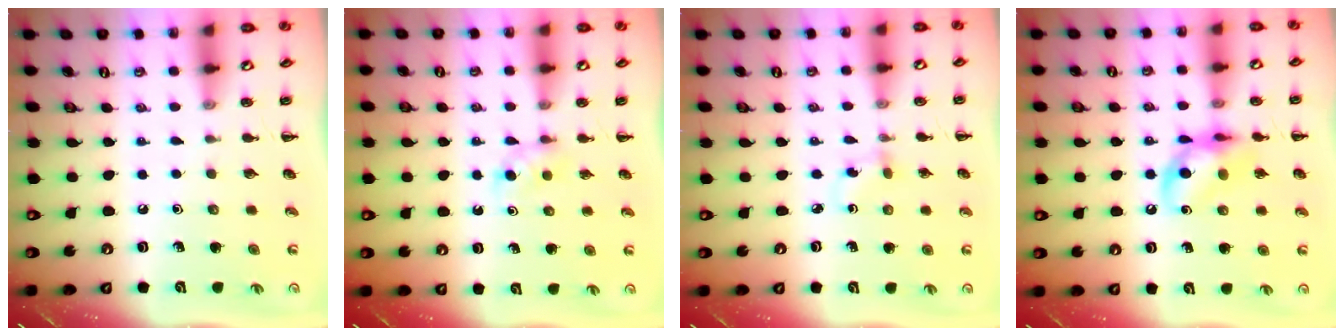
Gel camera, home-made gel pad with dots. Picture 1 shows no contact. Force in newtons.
{"total": 2.9, "press": 2.7, "slide": 1.1}
{"total": 2.0, "press": 1.7, "slide": 1.0}
{"total": 13.6, "press": 13.4, "slide": 2.7}